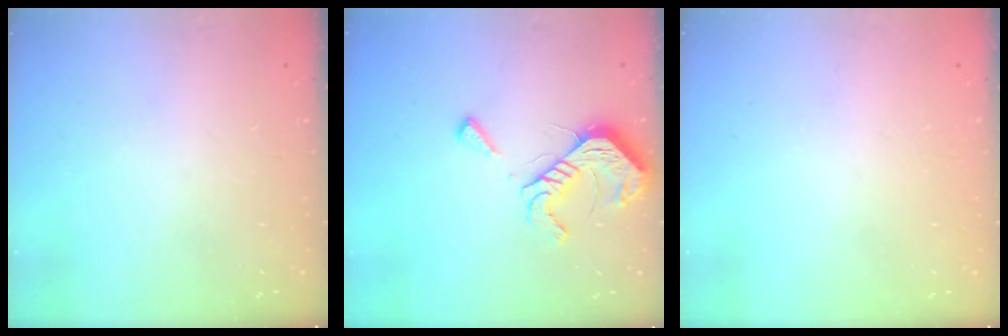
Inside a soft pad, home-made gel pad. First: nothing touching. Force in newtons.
{"total": 12.7, "press": 12.7, "slide": 0.5}
{"total": 1.9, "press": 1.9, "slide": 0.1}